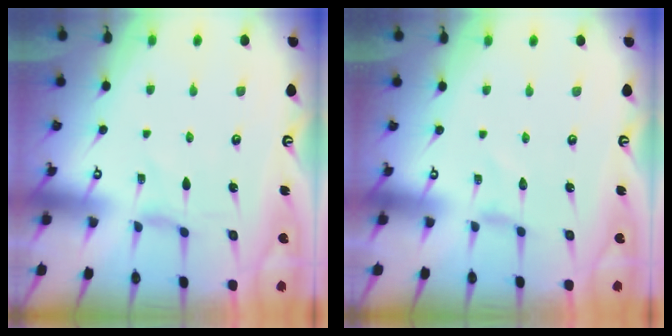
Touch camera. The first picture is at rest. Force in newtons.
{"total": 0.0}